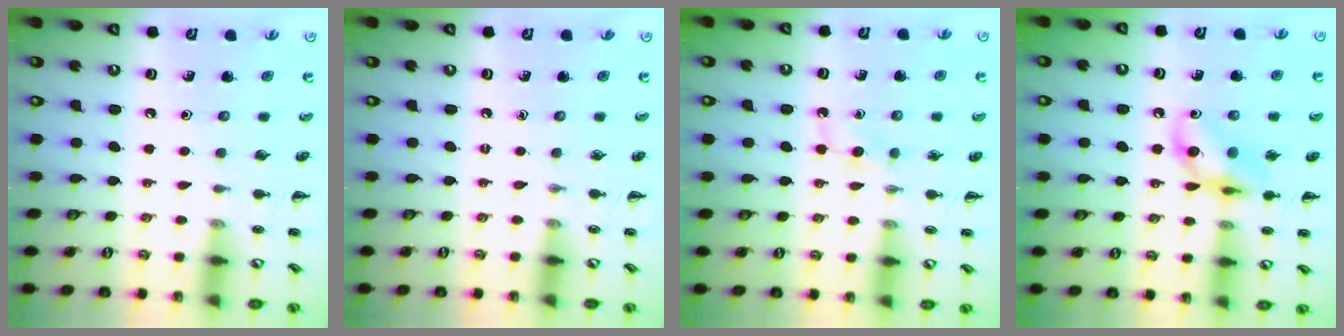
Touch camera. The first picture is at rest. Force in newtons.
{"total": 0.0}
{"total": 2.8, "press": 2.6, "slide": 1.1}
{"total": 11.8, "press": 11.7, "slide": 1.5}